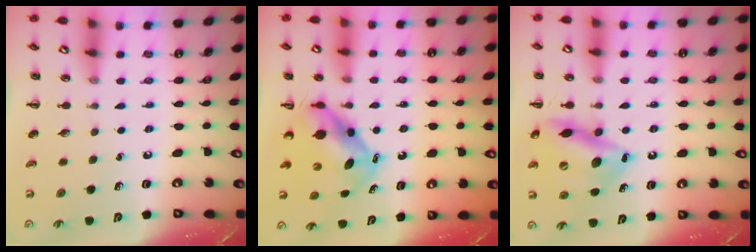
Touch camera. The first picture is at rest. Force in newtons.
{"total": 6.3, "press": 6.2, "slide": 1.3}
{"total": 16.1, "press": 15.7, "slide": 3.3}